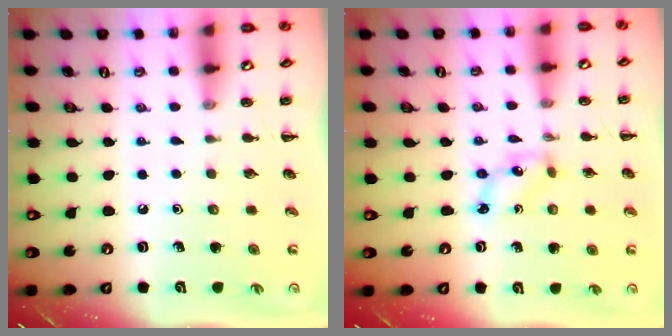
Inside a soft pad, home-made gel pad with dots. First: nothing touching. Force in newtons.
{"total": 2.8, "press": 2.7, "slide": 0.7}